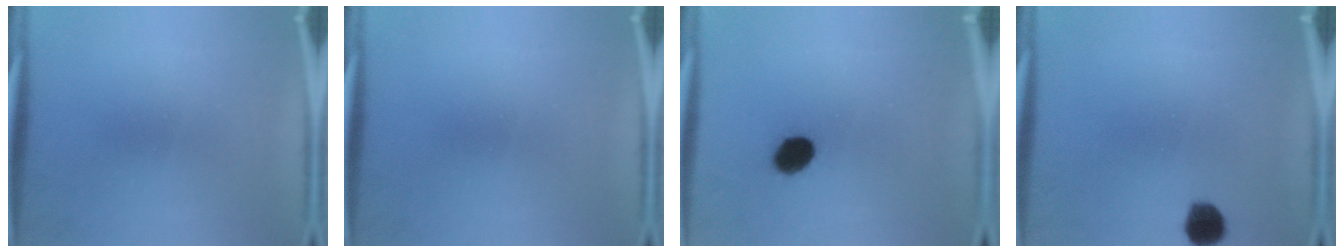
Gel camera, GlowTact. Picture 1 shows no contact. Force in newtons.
{"total": 0.0}
{"total": 6.4}
{"total": 5.1}